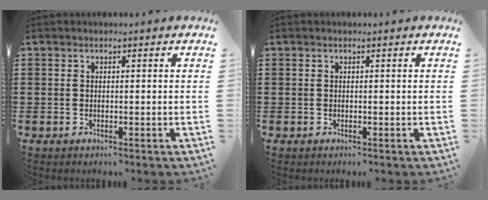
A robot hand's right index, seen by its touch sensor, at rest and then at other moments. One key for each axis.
{"total": 0.0}